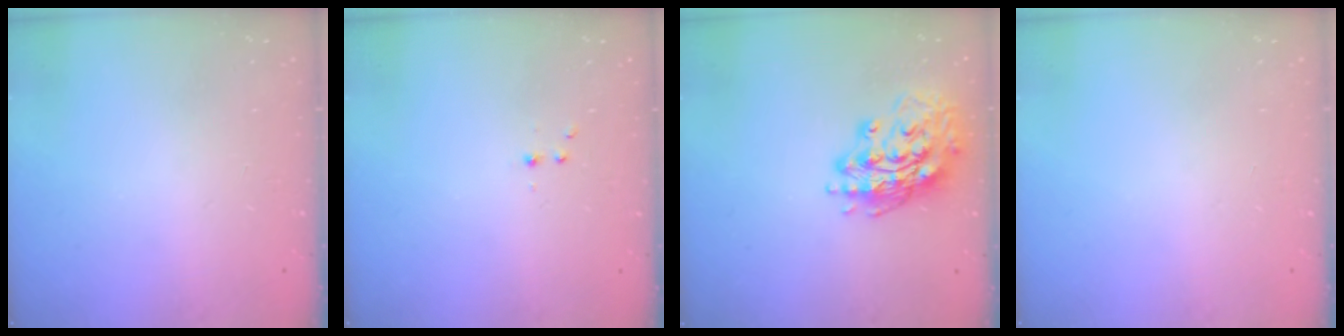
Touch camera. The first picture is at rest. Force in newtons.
{"total": 2.2, "press": 1.9, "slide": 1.2}
{"total": 16.3, "press": 16.1, "slide": 2.8}
{"total": 0.0}